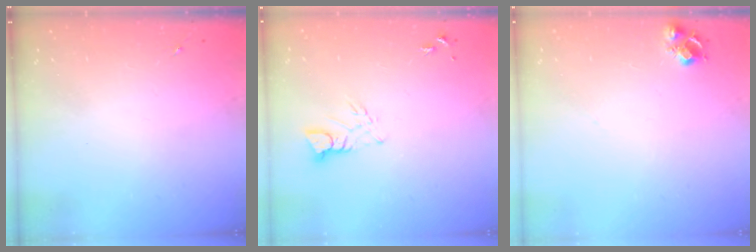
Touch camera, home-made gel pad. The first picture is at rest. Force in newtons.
{"total": 4.0, "press": 4.0, "slide": 0.4}
{"total": 7.3, "press": 7.2, "slide": 0.8}